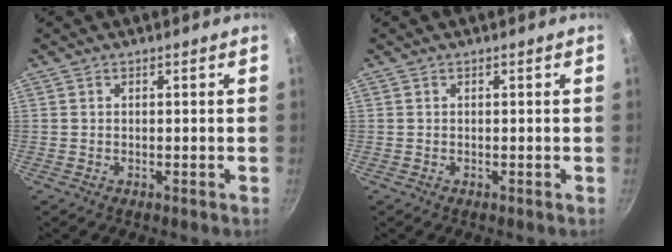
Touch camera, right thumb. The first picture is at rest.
{"total": 0.0}